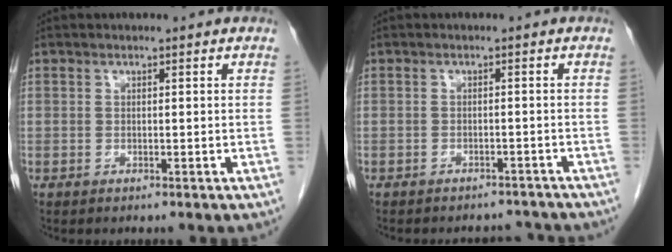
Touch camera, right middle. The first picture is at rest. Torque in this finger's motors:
{"motor_torque": [0.05, -0.05, 0.02, 0.00]}